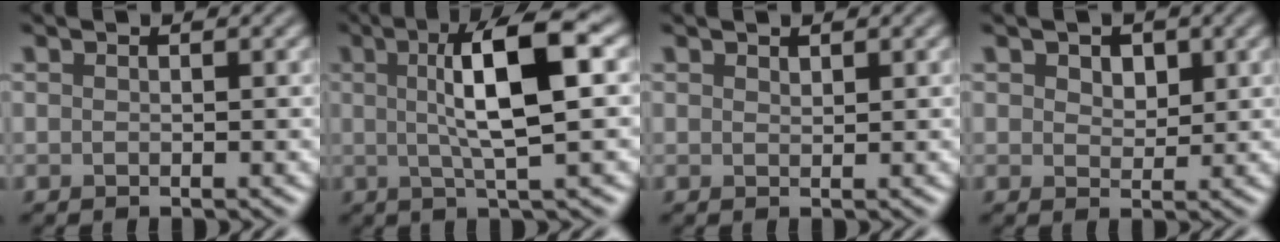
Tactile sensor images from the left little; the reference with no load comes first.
{"total": 7.8, "force": [1.3, 1.5, 7.5], "torque": [-0.118, 0.012, 0.014]}
{"total": 0.6, "force": [0.5, 0.2, 0.2], "torque": [-0.005, -0.001, 0.010]}
{"total": 2.0, "force": [0.8, 1.5, 1.2], "torque": [-0.027, -0.003, 0.006]}